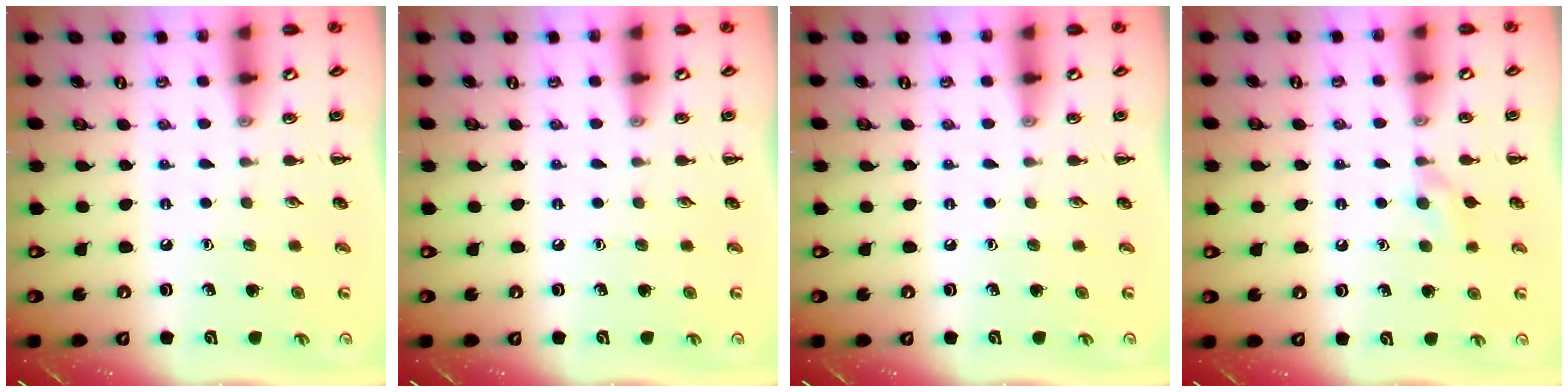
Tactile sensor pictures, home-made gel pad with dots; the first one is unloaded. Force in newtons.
{"total": 0.0}
{"total": 0.0}
{"total": 5.1, "press": 4.8, "slide": 1.6}